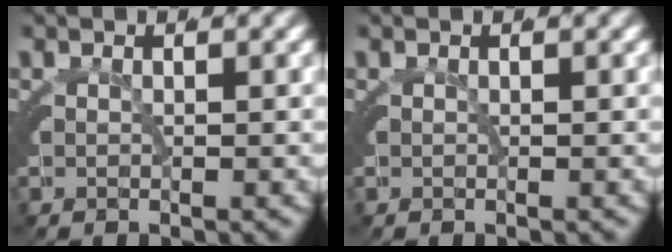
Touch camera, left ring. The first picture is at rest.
{"total": 0.0}